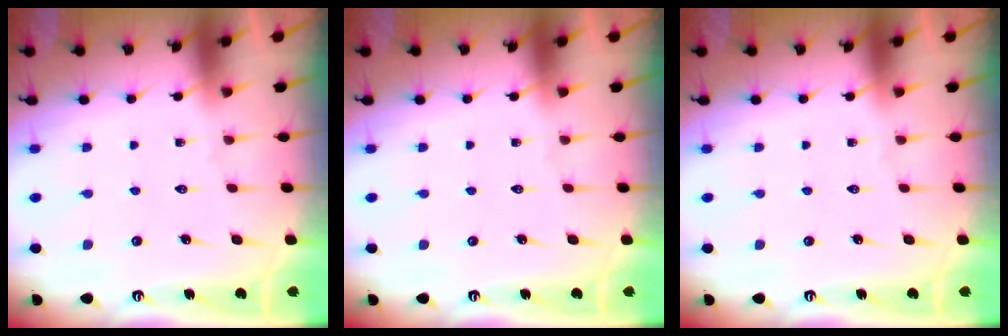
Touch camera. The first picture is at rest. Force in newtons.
{"total": 0.0}
{"total": 0.0}